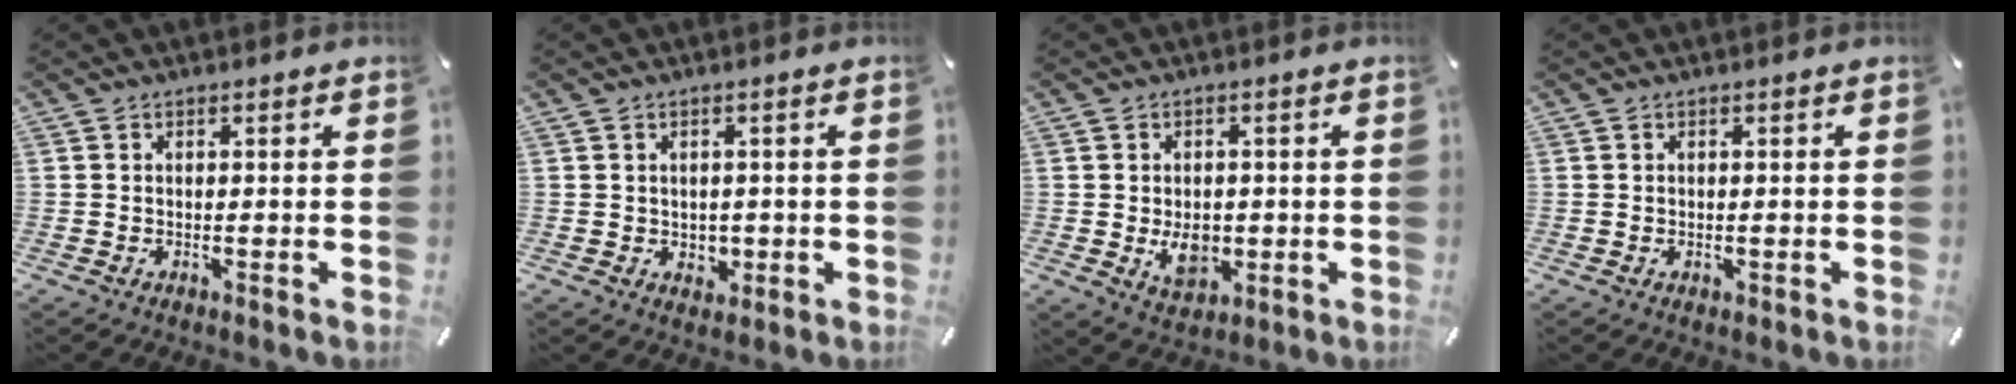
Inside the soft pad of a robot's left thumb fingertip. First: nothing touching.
{"total": 2.9, "force": [0.1, 2.8, 0.9], "torque": [-0.001, -0.003, -0.002]}
{"total": 6.9, "force": [-0.8, 5.3, 4.3], "torque": [-0.063, -0.003, -0.013]}
{"total": 0.6, "force": [0.1, 0.6, 0.2], "torque": [-0.004, 0.004, 0.000]}